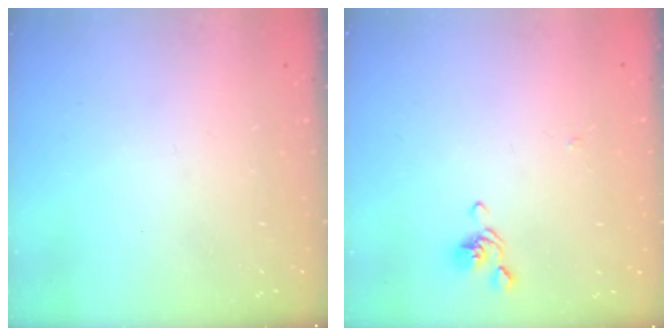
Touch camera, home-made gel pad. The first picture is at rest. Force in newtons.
{"total": 1.4, "press": 1.2, "slide": 0.6}